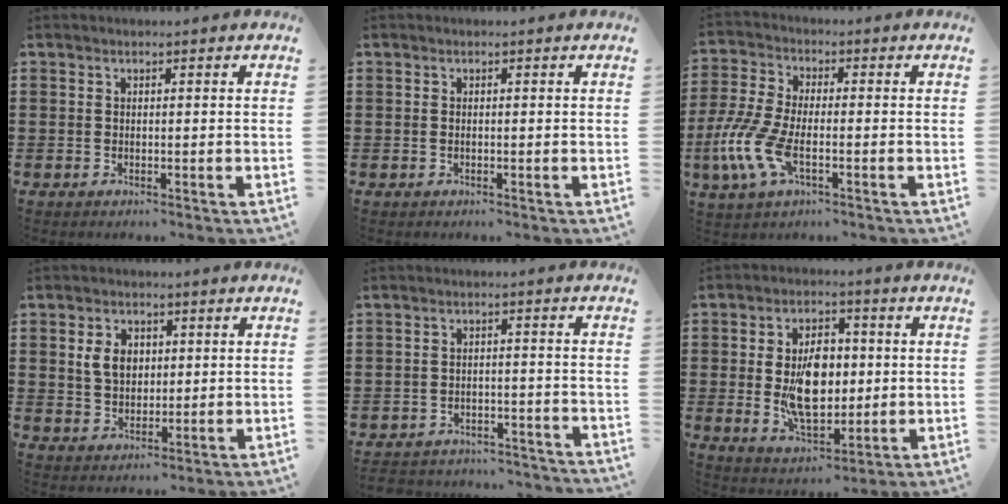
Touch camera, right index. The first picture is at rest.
{"total": 0.0}
{"total": 8.5, "force": [-3.0, 3.7, 7.0], "torque": [-0.190, -0.018, -0.064]}
{"total": 4.8, "force": [1.1, 3.5, 3.2], "torque": [-0.080, 0.010, 0.016]}
{"total": 3.0, "force": [-3.0, 0.5, 0.0], "torque": [-0.006, 0.004, -0.063]}
{"total": 9.8, "force": [0.1, 5.9, 7.8], "torque": [-0.144, 0.001, -0.003]}